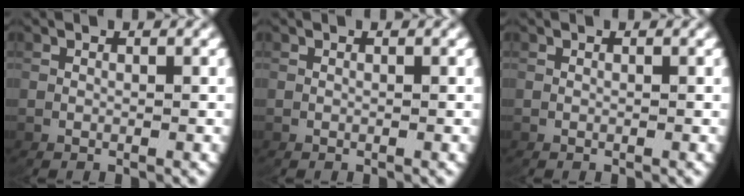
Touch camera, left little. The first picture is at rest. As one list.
[{"total": 0.0}, {"total": 0.0}]